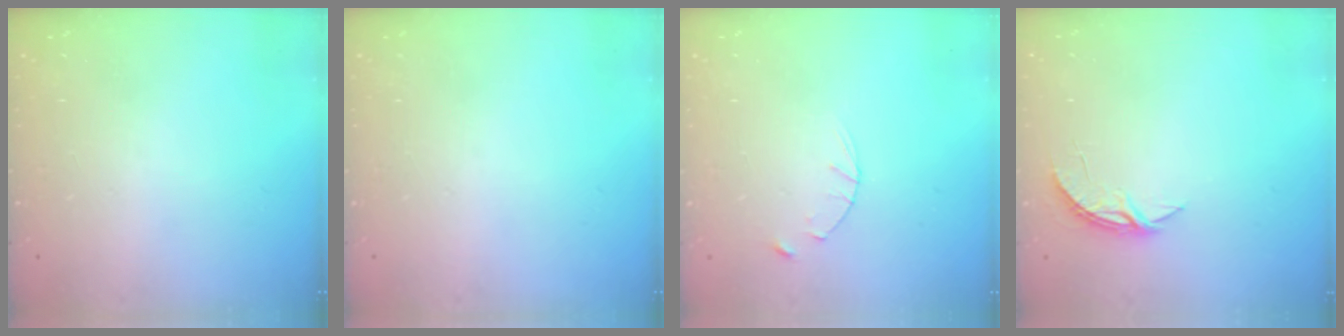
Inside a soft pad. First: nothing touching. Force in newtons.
{"total": 0.0}
{"total": 2.8, "press": 2.8, "slide": 0.4}
{"total": 4.2, "press": 4.2, "slide": 0.3}